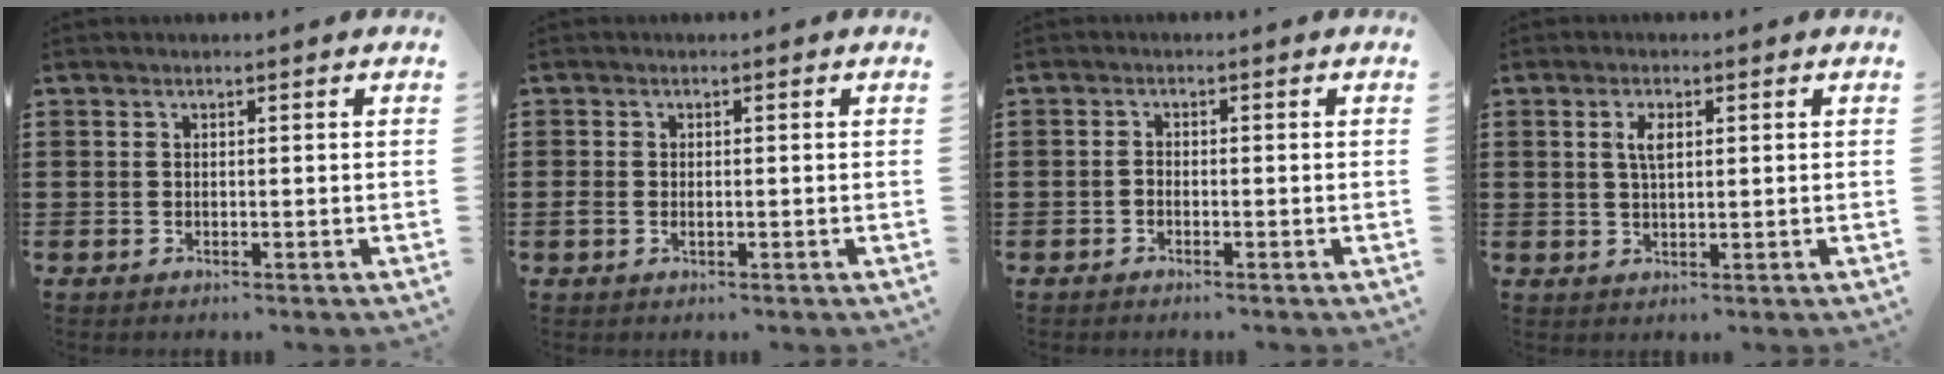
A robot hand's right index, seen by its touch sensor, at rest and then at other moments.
{"total": 1.2, "force": [-0.4, 0.7, 0.8], "torque": [-0.024, -0.003, -0.010]}
{"total": 1.0, "force": [-1.0, 0.1, 0.1], "torque": [-0.005, -0.002, -0.020]}
{"total": 3.1, "force": [0.9, 1.2, 2.7], "torque": [-0.057, 0.007, 0.013]}